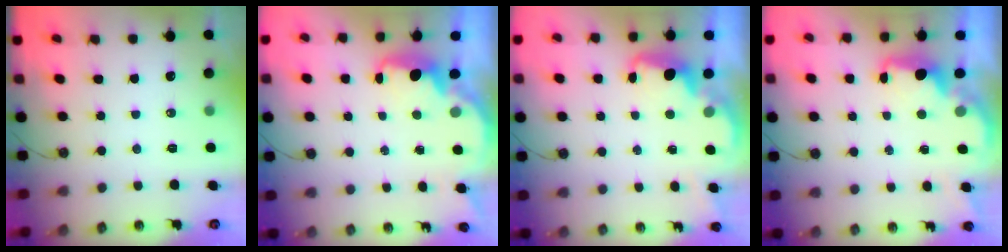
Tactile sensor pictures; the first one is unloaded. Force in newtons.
{"total": 2.3, "press": 2.3, "slide": 0.4}
{"total": 2.2, "press": 2.1, "slide": 0.6}
{"total": 2.0, "press": 1.9, "slide": 0.7}